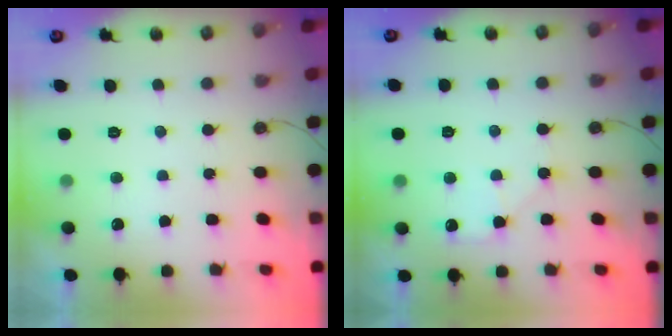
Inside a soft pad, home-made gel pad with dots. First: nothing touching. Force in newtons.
{"total": 7.0, "press": 7.0, "slide": 0.8}